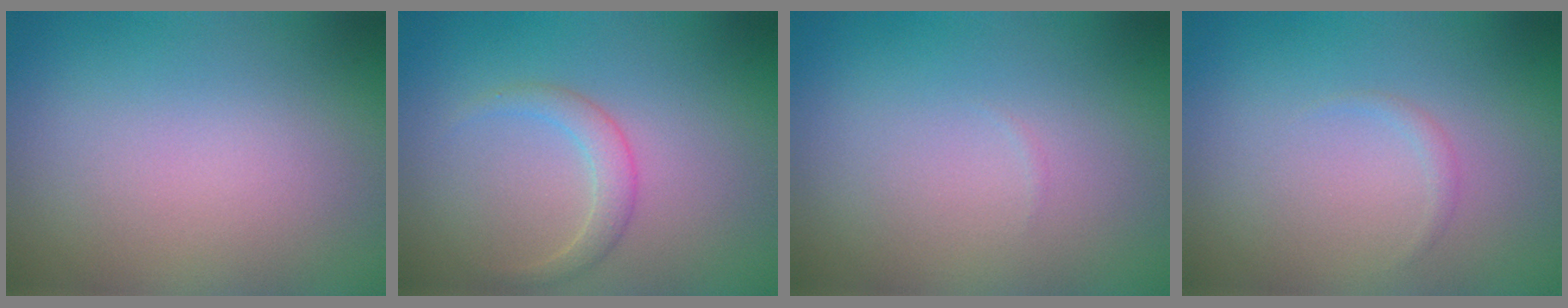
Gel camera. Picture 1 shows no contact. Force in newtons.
{"total": 1.9, "press": 1.9, "slide": 0.1}
{"total": 0.0}
{"total": 0.6, "press": 0.5, "slide": 0.1}